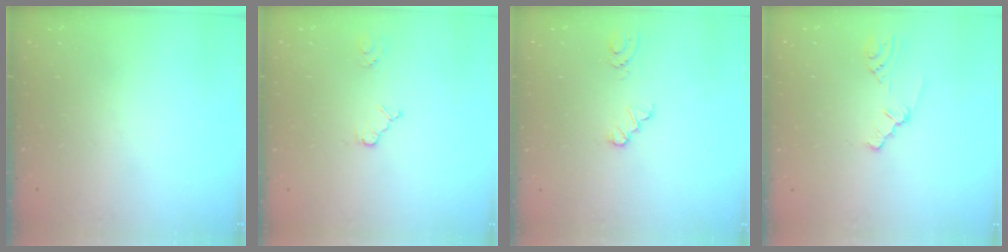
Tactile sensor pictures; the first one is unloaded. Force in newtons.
{"total": 3.3, "press": 3.3, "slide": 0.3}
{"total": 1.4, "press": 1.4, "slide": 0.2}
{"total": 1.5, "press": 1.5, "slide": 0.3}